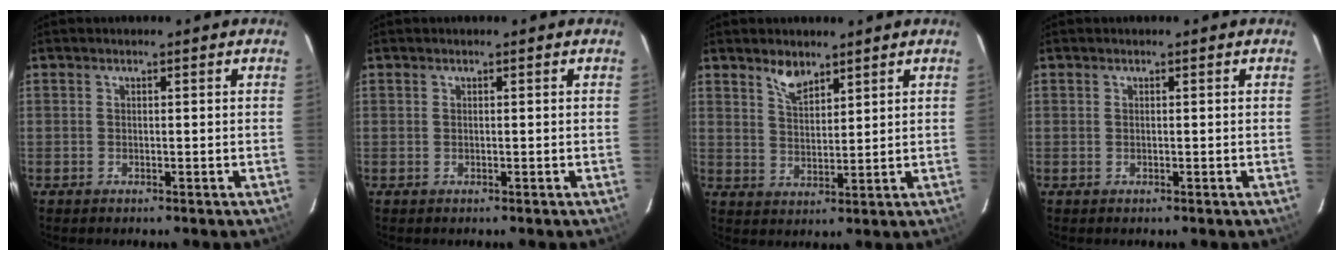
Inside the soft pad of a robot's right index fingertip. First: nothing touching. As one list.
[{"total": 0.0}, {"total": 4.6, "force": [3.5, 1.8, 2.2], "torque": [-0.038, 0.002, 0.066]}, {"total": 0.0}]